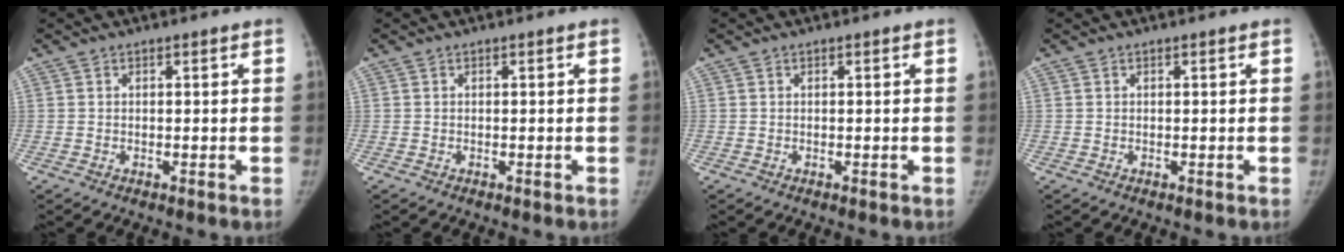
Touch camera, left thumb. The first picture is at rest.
{"total": 0.0}
{"total": 0.0}
{"total": 0.0}